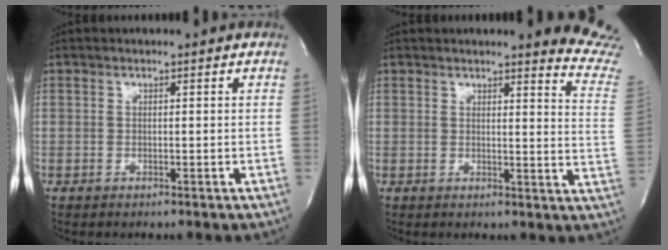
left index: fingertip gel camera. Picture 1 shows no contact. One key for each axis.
{"total": 10.0, "fx": 9.8, "fy": -0.7, "fz": 1.7, "tx": -0.001, "ty": -0.121, "tz": 0.069}